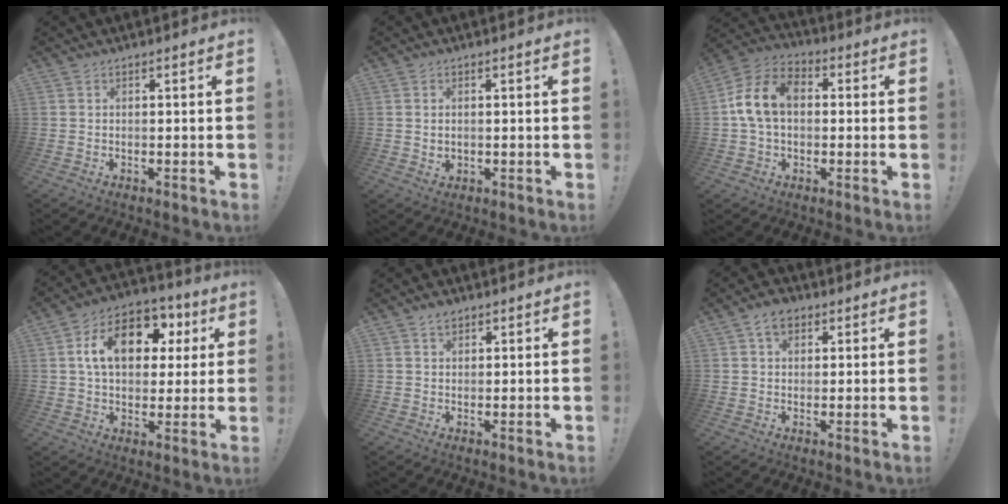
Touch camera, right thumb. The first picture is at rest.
{"total": 1.6, "force": [0.7, 0.9, 1.2], "torque": [-0.021, 0.000, 0.011]}
{"total": 13.2, "force": [1.5, 9.2, 9.4], "torque": [-0.179, 0.021, 0.031]}
{"total": 16.4, "force": [5.0, 10.8, 11.3], "torque": [-0.175, -0.003, 0.090]}
{"total": 2.7, "force": [1.8, 1.8, 1.1], "torque": [-0.002, -0.009, 0.030]}
{"total": 5.8, "force": [2.9, 4.0, 3.1], "torque": [-0.047, -0.001, 0.053]}